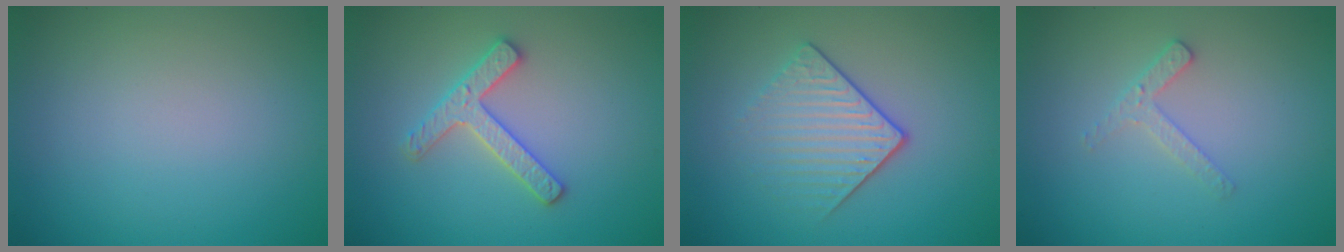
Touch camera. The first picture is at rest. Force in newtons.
{"total": 2.7, "press": 2.6, "slide": 0.5}
{"total": 3.7, "press": 2.8, "slide": 2.4}
{"total": 1.7, "press": 1.7, "slide": 0.3}